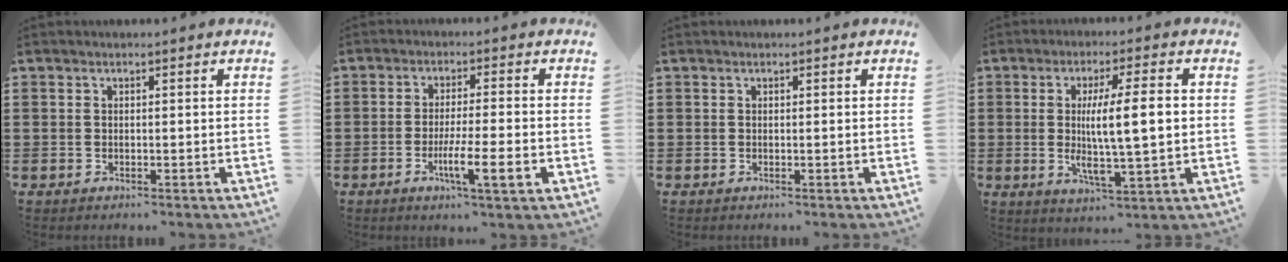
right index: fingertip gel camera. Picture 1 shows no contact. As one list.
[{"total": 7.0, "force": [-2.4, 0.5, 6.5], "torque": [-0.113, -0.012, -0.042]}, {"total": 0.0}, {"total": 10.4, "force": [0.9, 2.2, 10.2], "torque": [-0.168, -0.001, 0.010]}]